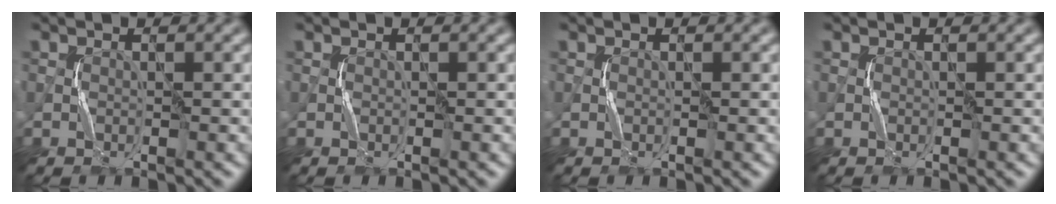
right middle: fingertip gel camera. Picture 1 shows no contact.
{"total": 0.0}
{"total": 0.0}
{"total": 0.0}